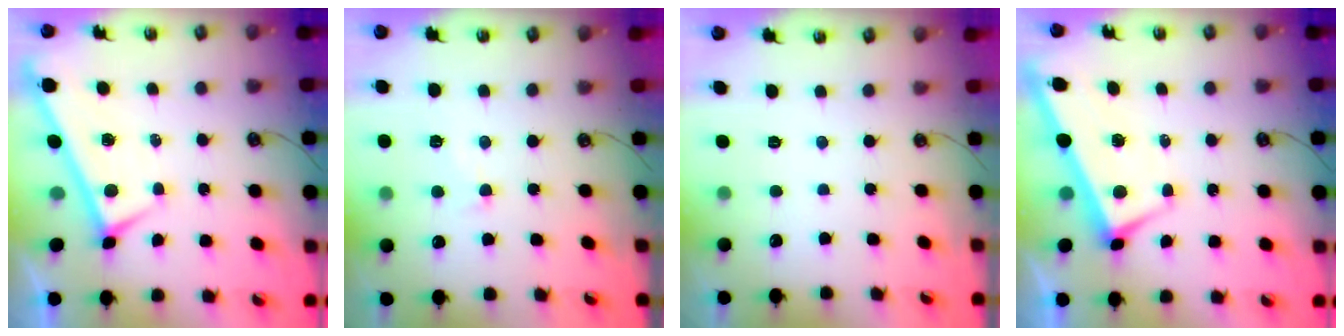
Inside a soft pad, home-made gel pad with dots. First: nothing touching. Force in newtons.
{"total": 0.7, "press": 0.6, "slide": 0.4}
{"total": 0.0}
{"total": 2.9, "press": 2.8, "slide": 0.9}